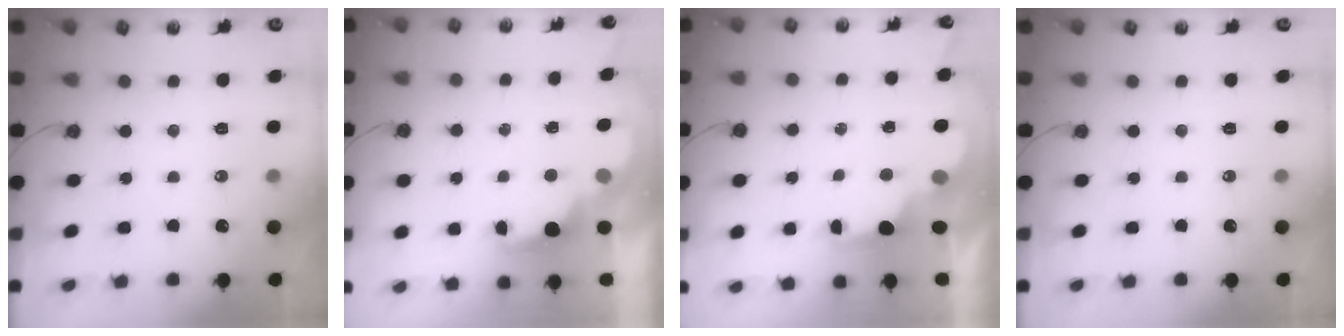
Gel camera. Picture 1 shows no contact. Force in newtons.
{"total": 2.5, "press": 2.4, "slide": 0.6}
{"total": 2.6, "press": 2.5, "slide": 0.7}
{"total": 0.0}